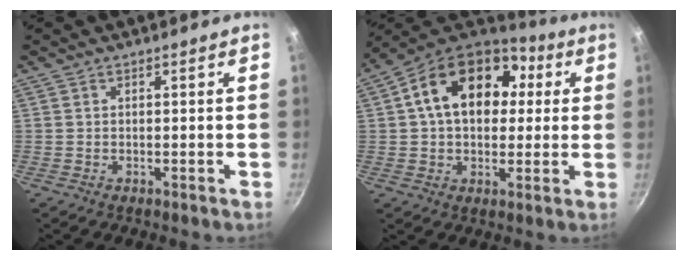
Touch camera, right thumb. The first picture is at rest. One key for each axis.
{"total": 19.9, "fx": 4.4, "fy": 14.0, "fz": 13.5, "tx": -0.200, "ty": 0.027, "tz": 0.058}